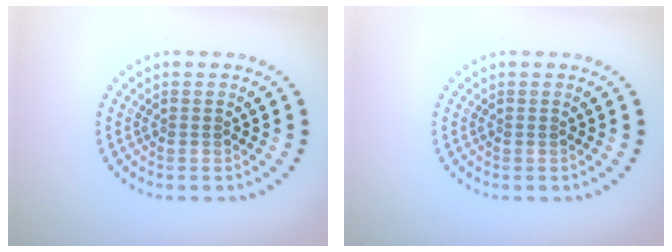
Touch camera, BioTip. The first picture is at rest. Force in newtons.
{"total": 0.0}